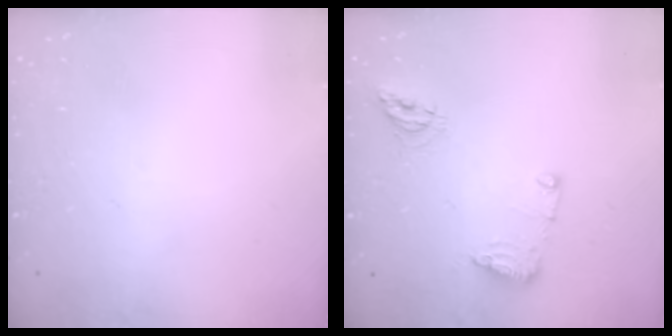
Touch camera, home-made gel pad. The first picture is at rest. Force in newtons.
{"total": 9.0, "press": 8.9, "slide": 0.9}